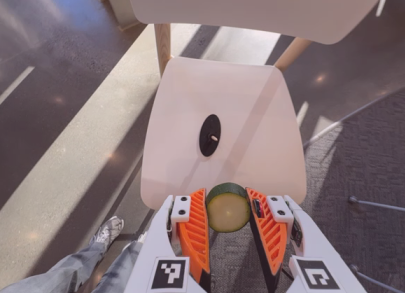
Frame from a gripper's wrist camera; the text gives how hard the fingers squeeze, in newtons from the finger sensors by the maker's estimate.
{"total": 11.0, "left": 11.4, "right": 10.6}